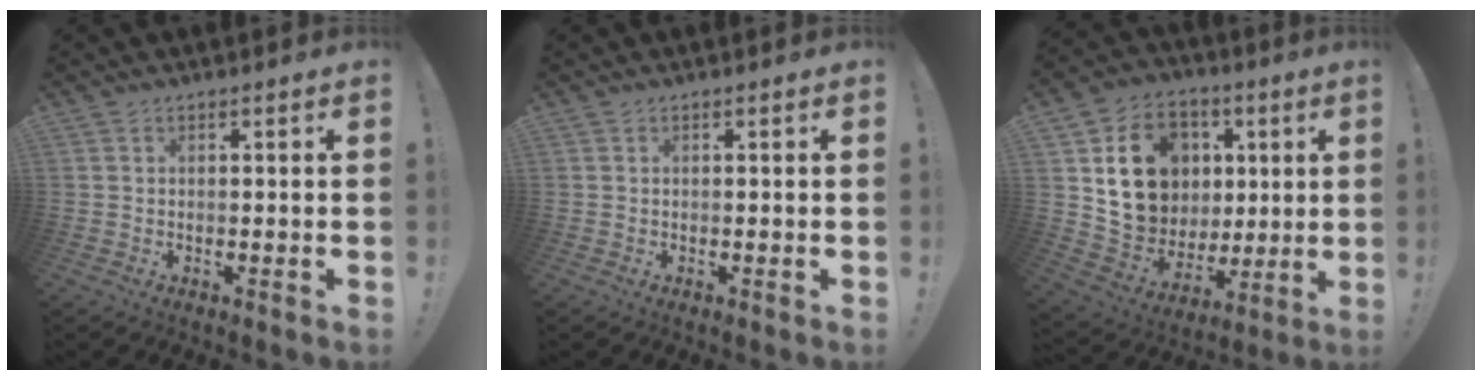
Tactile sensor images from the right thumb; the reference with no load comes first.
{"total": 0.0}
{"total": 19.3, "force": [5.6, 16.3, 8.8], "torque": [-0.130, -0.014, 0.139]}